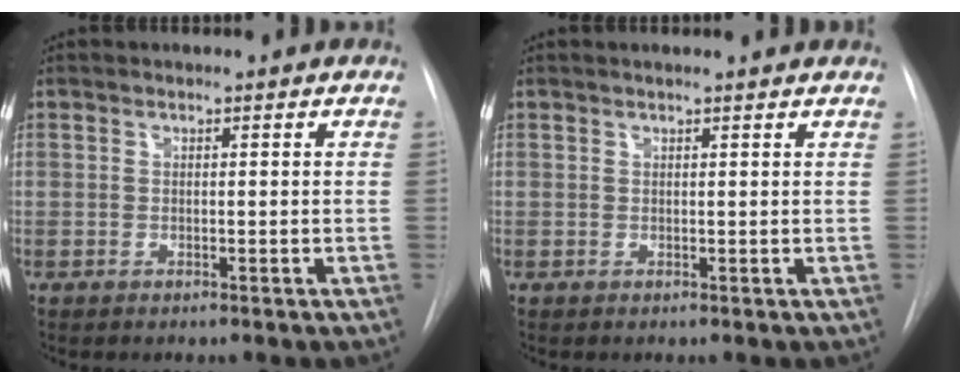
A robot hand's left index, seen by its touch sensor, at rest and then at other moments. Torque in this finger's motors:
{"motor_torque": [0.52, -1.26, -0.13, 0.00]}